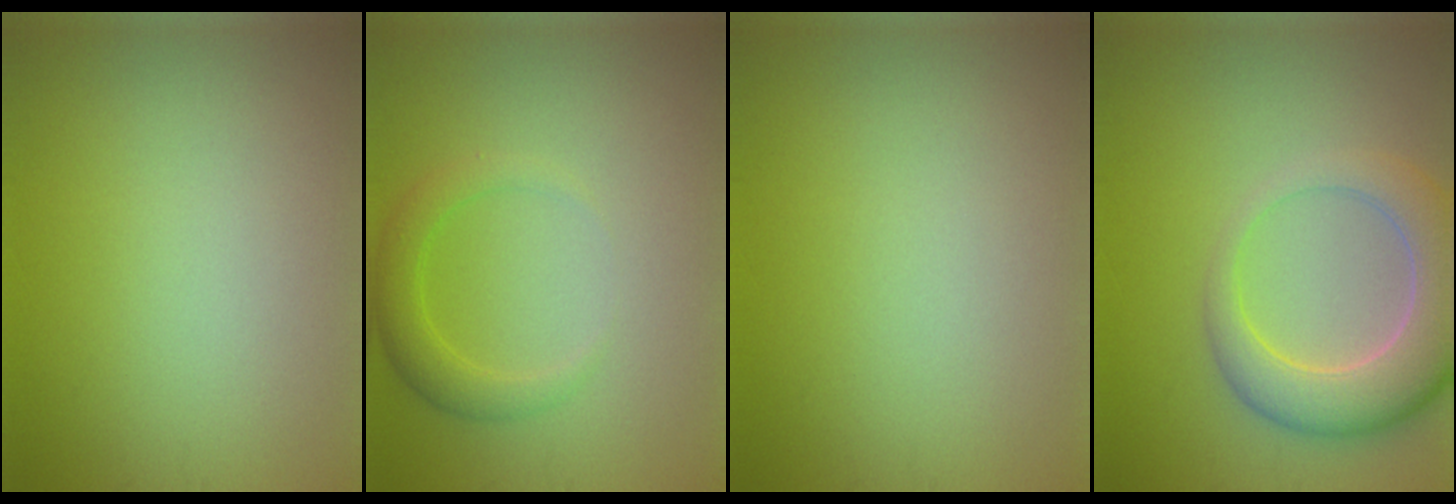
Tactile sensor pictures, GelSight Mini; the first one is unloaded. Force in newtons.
{"total": 2.5, "press": 2.5, "slide": 0.2}
{"total": 0.0}
{"total": 6.8, "press": 6.8, "slide": 0.8}